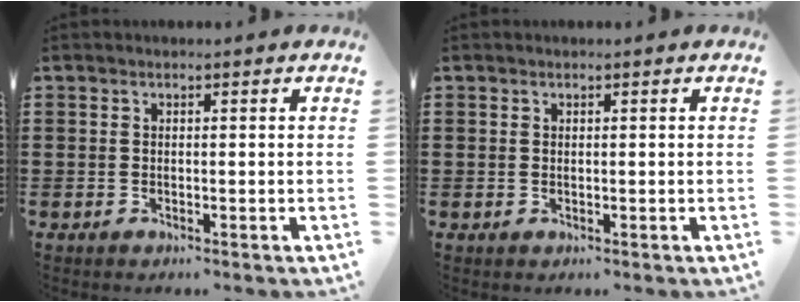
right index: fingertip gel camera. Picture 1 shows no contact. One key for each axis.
{"total": 0.0}